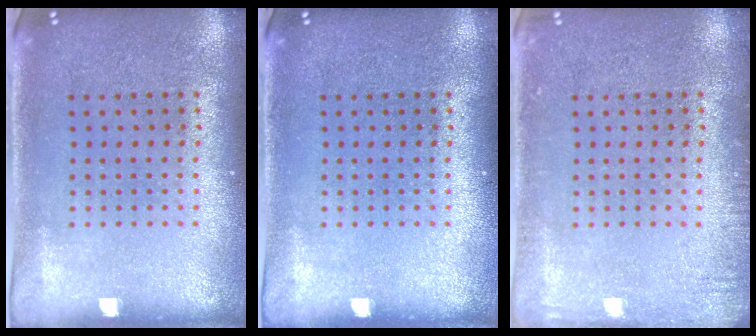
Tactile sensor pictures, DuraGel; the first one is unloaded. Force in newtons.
{"total": 0.0}
{"total": 1.5, "press": 1.4, "slide": 0.2}